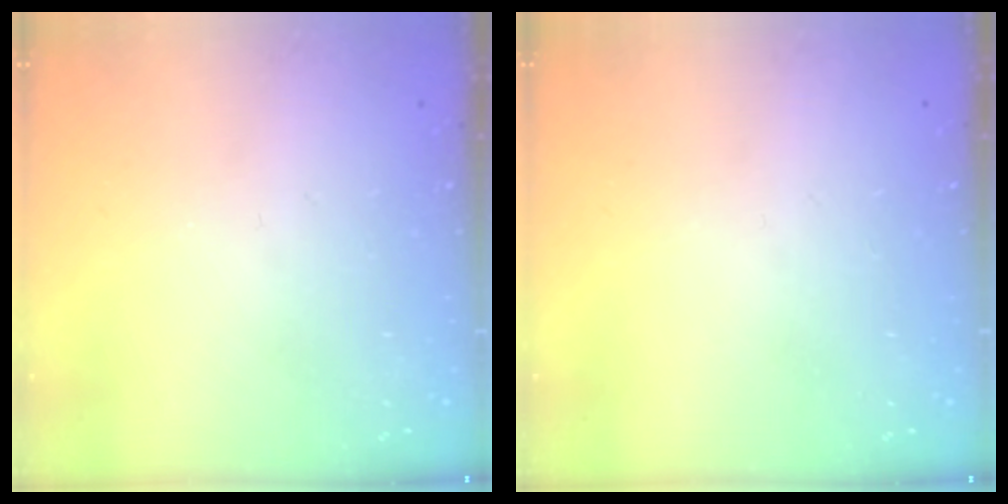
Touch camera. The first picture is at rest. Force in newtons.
{"total": 0.0}